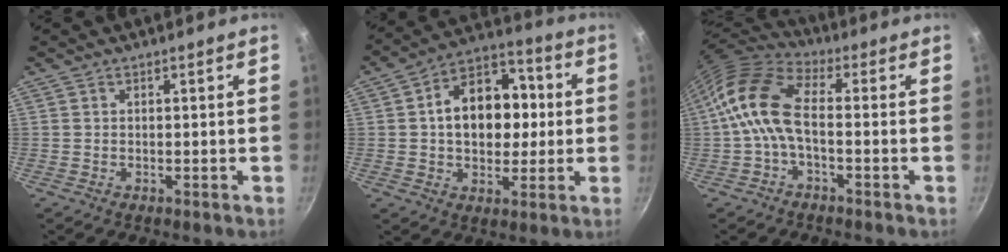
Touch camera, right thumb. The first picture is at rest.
{"total": 16.3, "force": [1.3, 11.6, 11.3], "torque": [-0.129, 0.030, 0.010]}
{"total": 10.9, "force": [-1.2, 5.5, 9.4], "torque": [-0.190, 0.034, -0.042]}